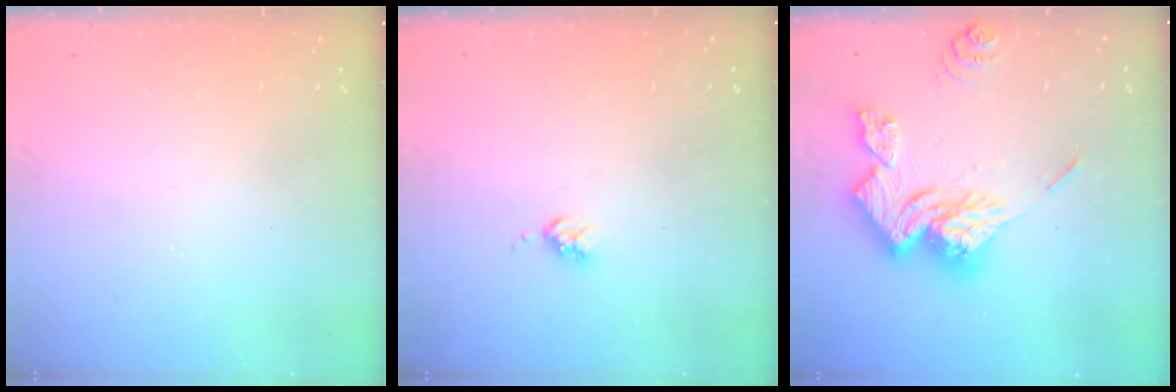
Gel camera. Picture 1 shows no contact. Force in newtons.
{"total": 3.6, "press": 3.6, "slide": 0.5}
{"total": 18.2, "press": 18.1, "slide": 2.0}